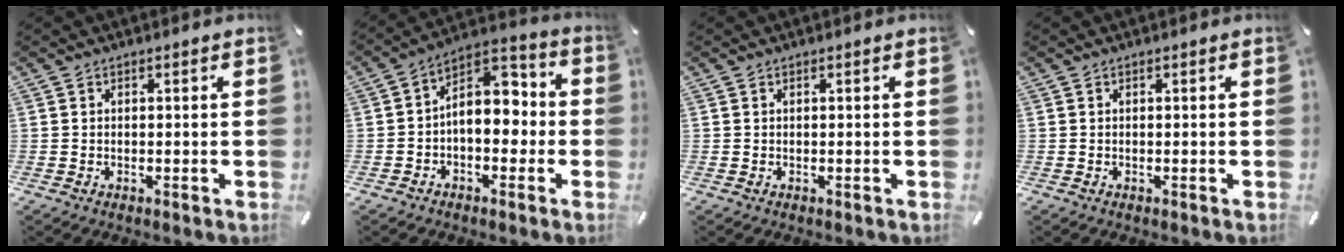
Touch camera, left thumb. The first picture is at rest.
{"total": 8.9, "force": [-0.8, 6.6, 5.9], "torque": [-0.062, 0.001, -0.021]}
{"total": 0.0}
{"total": 0.0}